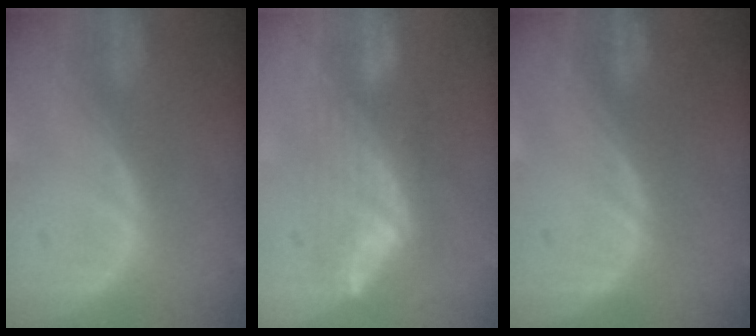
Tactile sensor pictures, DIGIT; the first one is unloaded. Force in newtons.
{"total": 8.2, "press": 6.8, "slide": 4.7}
{"total": 0.0}